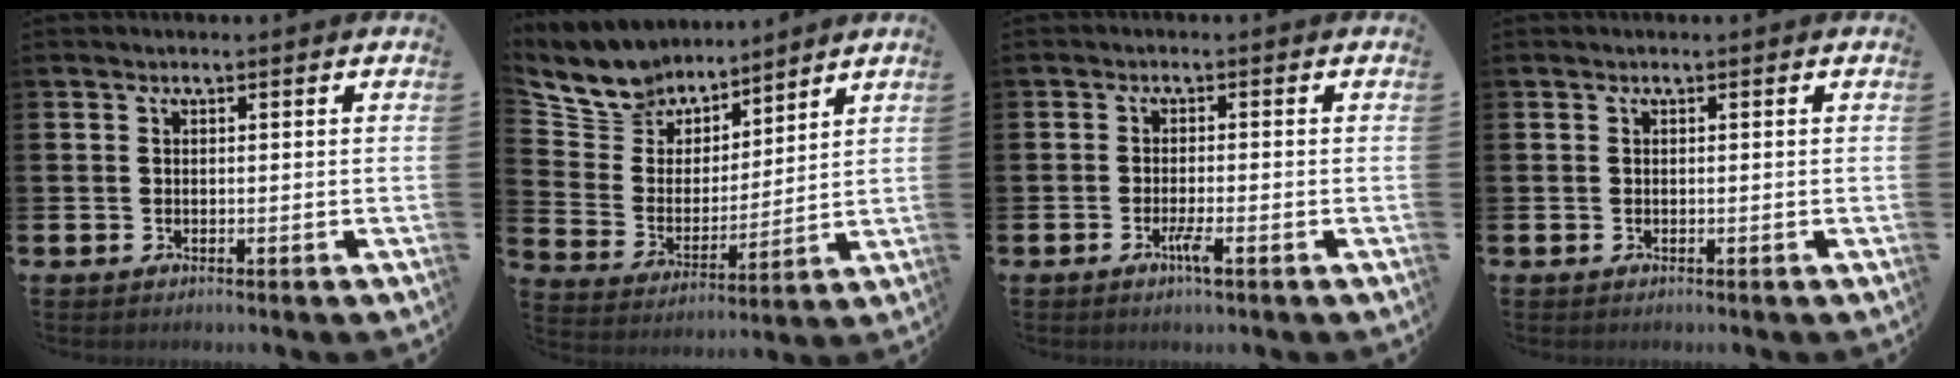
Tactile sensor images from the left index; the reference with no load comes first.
{"total": 8.4, "force": [7.7, 3.1, -0.7], "torque": [-0.042, -0.073, 0.143]}
{"total": 2.0, "force": [-1.2, 0.2, 1.6], "torque": [-0.032, -0.001, -0.020]}
{"total": 0.0}